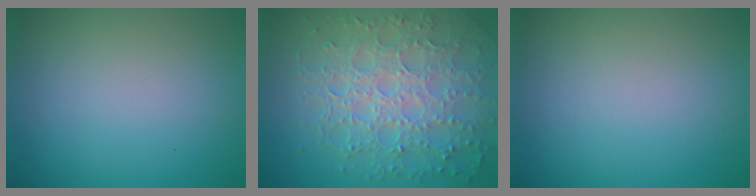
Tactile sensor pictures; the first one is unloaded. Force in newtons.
{"total": 7.6, "press": 5.6, "slide": 5.1}
{"total": 0.0}